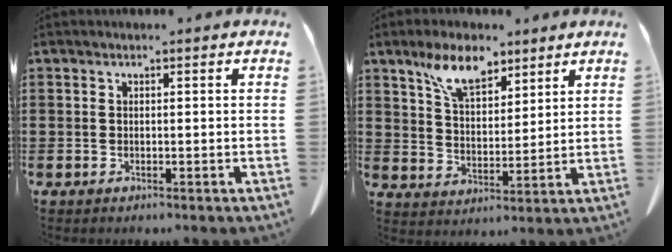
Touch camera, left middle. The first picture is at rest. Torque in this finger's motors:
{"motor_torque": [0.61, 0.60, 0.00, -0.03]}